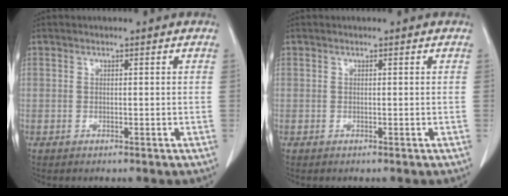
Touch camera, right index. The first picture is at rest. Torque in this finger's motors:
{"motor_torque": [0.00, 0.00, 0.00, 0.00]}